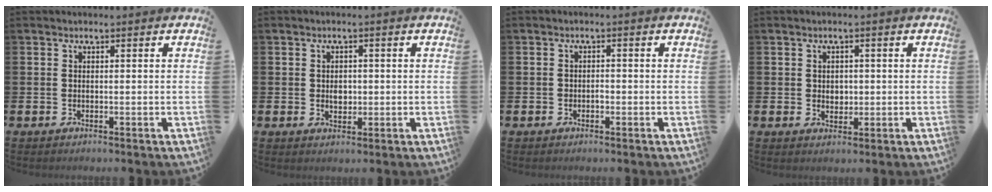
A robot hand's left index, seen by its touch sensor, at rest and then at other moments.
{"total": 2.1, "force": [0.1, 1.6, 1.3], "torque": [0.002, -0.005, -0.005]}
{"total": 1.0, "force": [-0.4, 0.7, 0.5], "torque": [-0.005, -0.001, -0.010]}
{"total": 1.8, "force": [0.5, 1.6, 0.7], "torque": [0.006, 0.002, 0.003]}